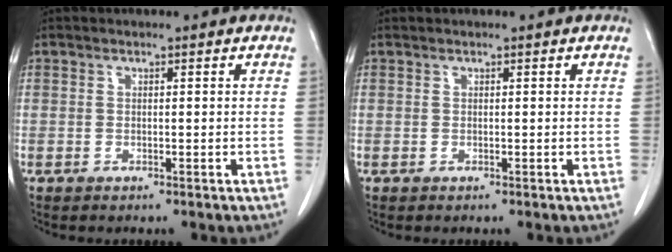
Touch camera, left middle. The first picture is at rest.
{"total": 0.0}